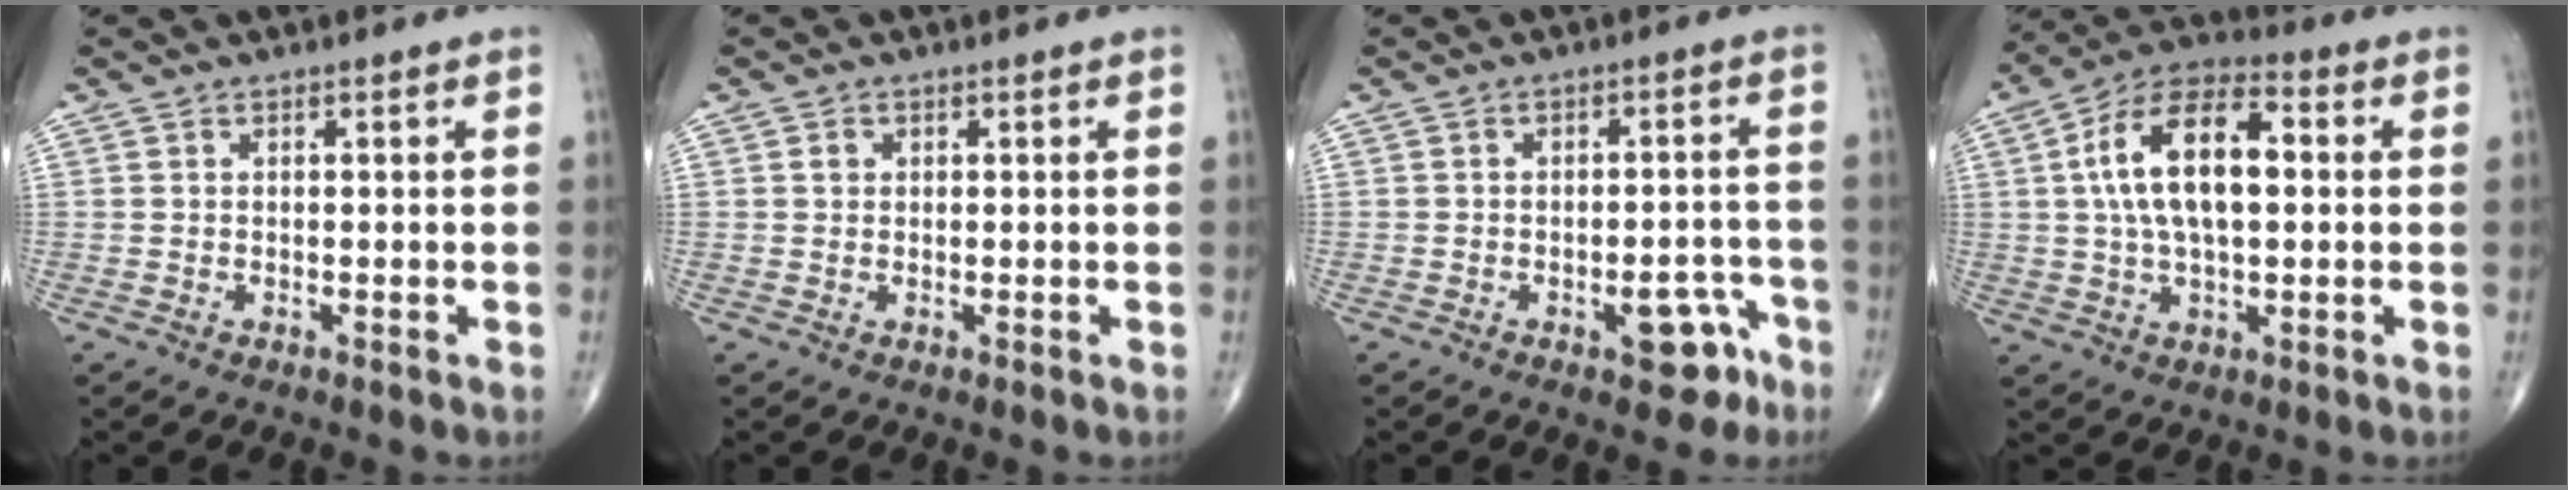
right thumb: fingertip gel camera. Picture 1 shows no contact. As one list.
[{"total": 1.2, "force": [0.3, 1.0, 0.5], "torque": [-0.003, 0.001, 0.004]}, {"total": 6.8, "force": [-3.6, 3.4, 4.6], "torque": [-0.033, 0.034, -0.040]}, {"total": 15.7, "force": [2.0, 7.8, 13.5], "torque": [-0.239, 0.028, 0.030]}]